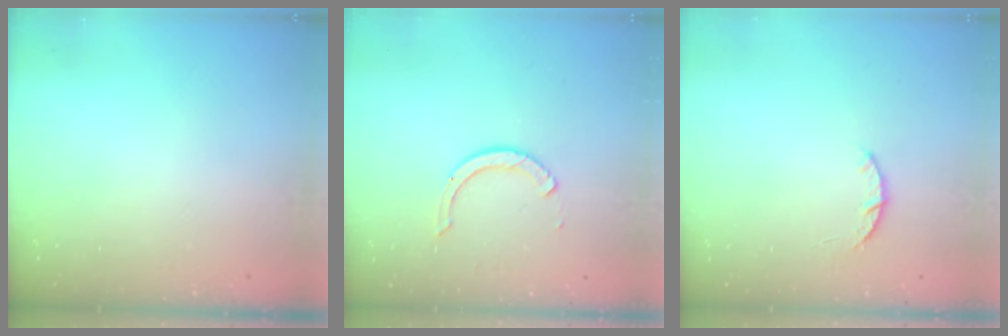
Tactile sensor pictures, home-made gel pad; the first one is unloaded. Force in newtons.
{"total": 6.0, "press": 6.0, "slide": 0.5}
{"total": 3.0, "press": 2.9, "slide": 0.5}